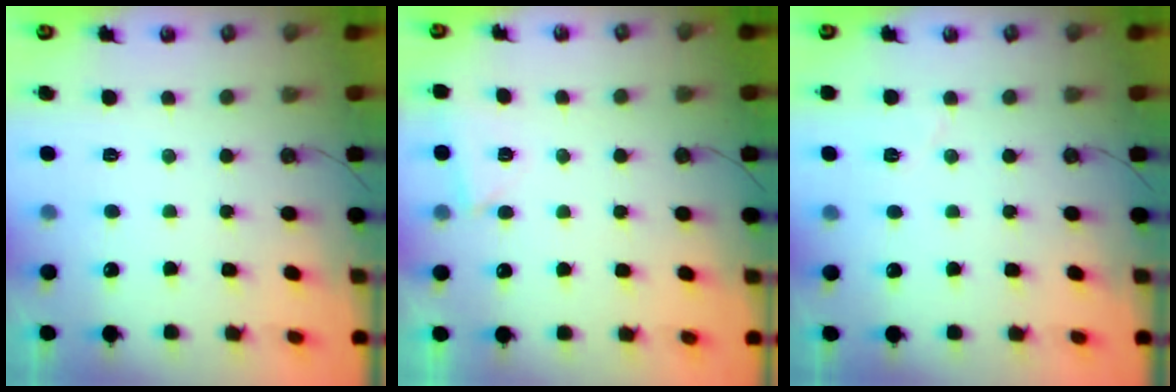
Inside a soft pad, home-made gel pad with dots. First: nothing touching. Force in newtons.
{"total": 2.7, "press": 2.4, "slide": 1.2}
{"total": 4.5, "press": 3.8, "slide": 2.3}